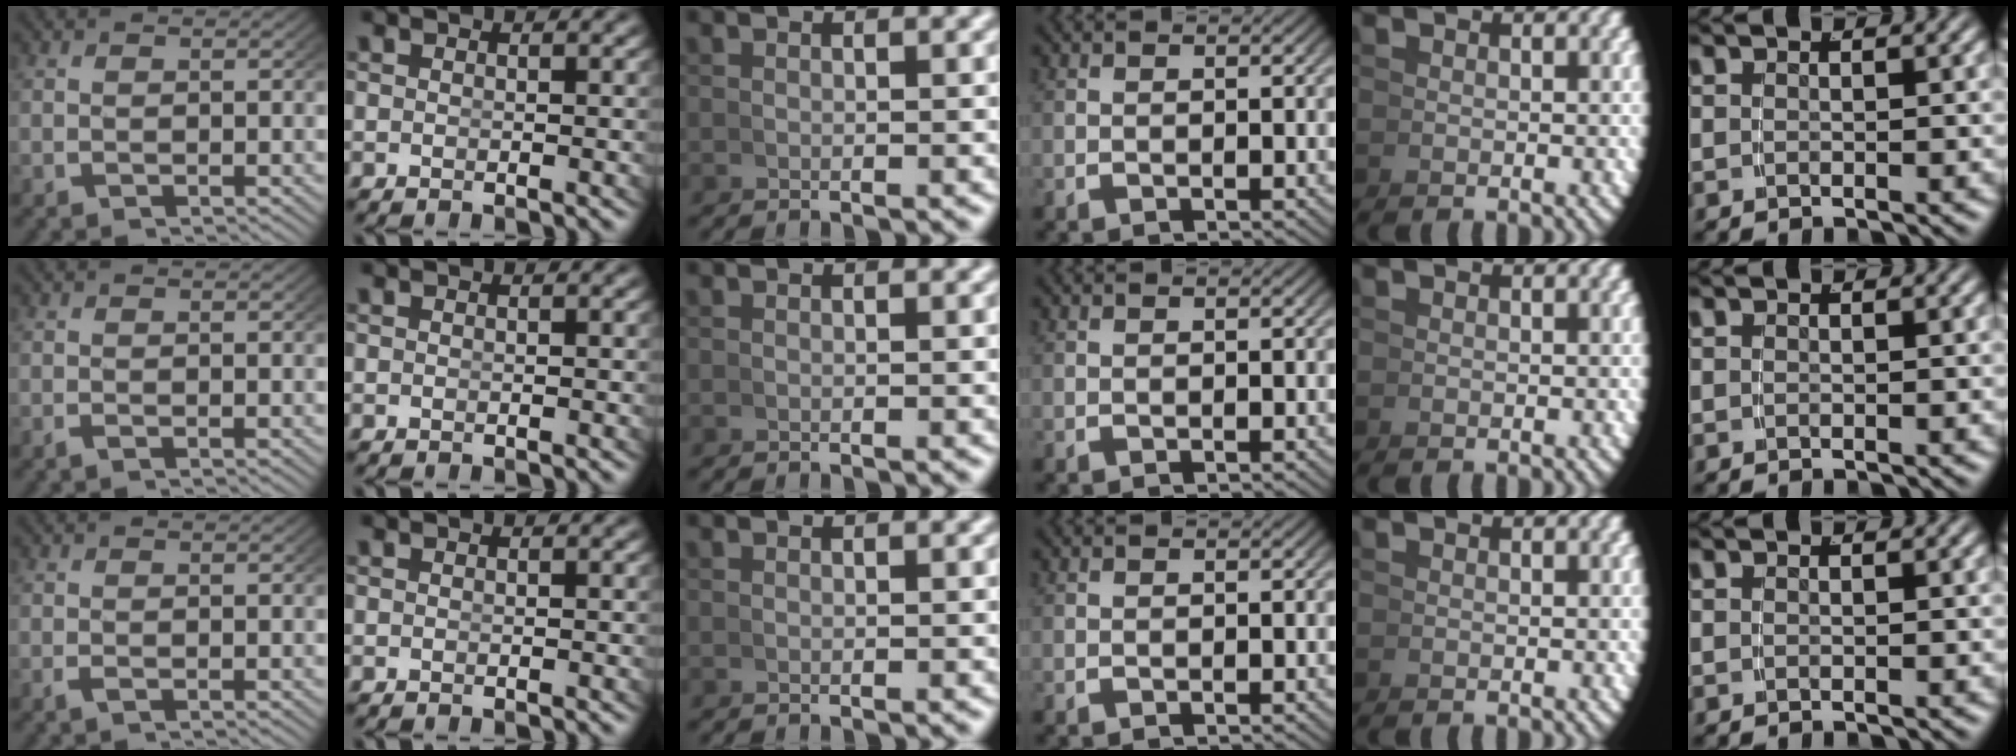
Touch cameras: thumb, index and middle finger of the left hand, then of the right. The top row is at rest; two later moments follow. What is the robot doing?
{"motion": "grasp_and_lifting", "object": "photo album"}